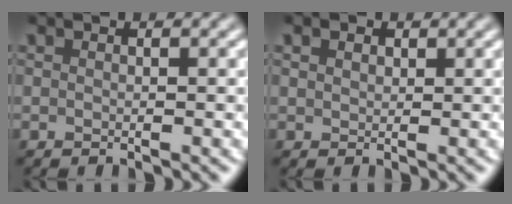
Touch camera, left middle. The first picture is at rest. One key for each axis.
{"total": 1.2, "fx": 0.7, "fy": 0.9, "fz": 0.4, "tx": -0.007, "ty": 0.001, "tz": 0.008}